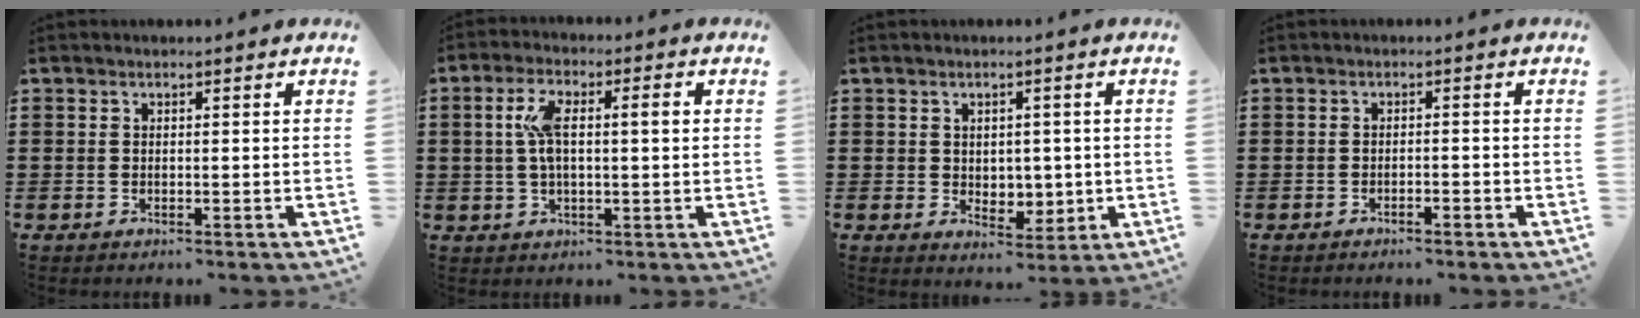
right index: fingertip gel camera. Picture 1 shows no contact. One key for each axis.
{"total": 6.5, "fx": 0.9, "fy": 2.2, "fz": 6.1, "tx": -0.118, "ty": 0.010, "tz": 0.012}
{"total": 3.3, "fx": 1.2, "fy": 2.8, "fz": 1.3, "tx": -0.021, "ty": 0.000, "tz": 0.018}
{"total": 1.2, "fx": -1.1, "fy": -0.1, "fz": 0.4, "tx": -0.011, "ty": -0.002, "tz": -0.022}